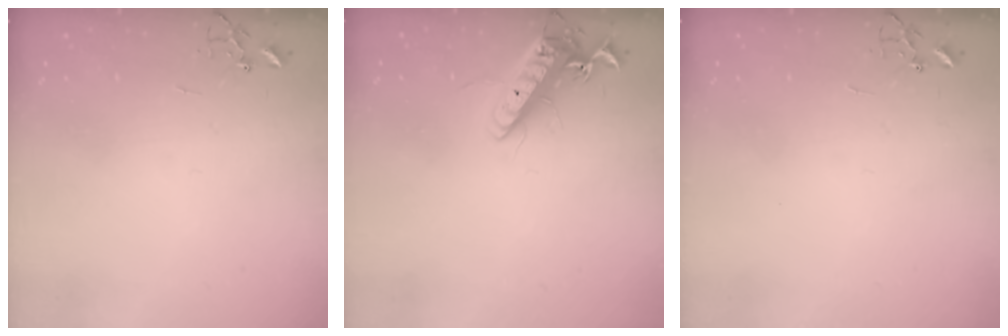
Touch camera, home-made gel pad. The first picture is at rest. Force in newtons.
{"total": 15.4, "press": 15.1, "slide": 2.8}
{"total": 0.0}